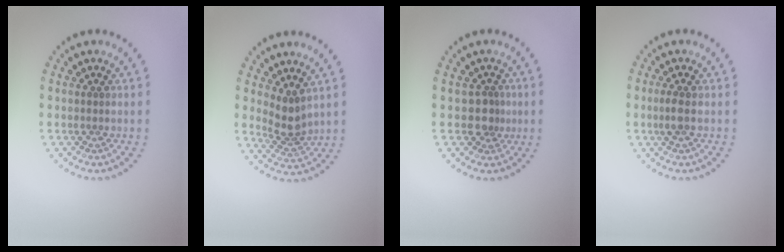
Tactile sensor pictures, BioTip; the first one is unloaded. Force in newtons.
{"total": 2.6, "press": 2.0, "slide": 1.7}
{"total": 2.0, "press": 1.4, "slide": 1.4}
{"total": 1.2, "press": 1.1, "slide": 0.4}